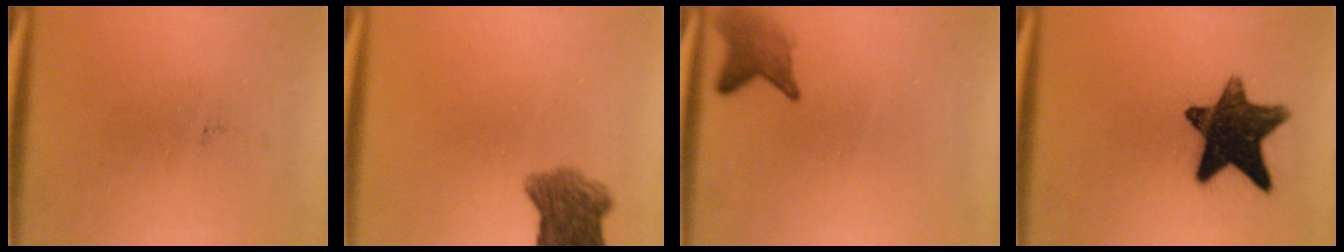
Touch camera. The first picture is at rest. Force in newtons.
{"total": 6.2}
{"total": 2.9}
{"total": 13.7}